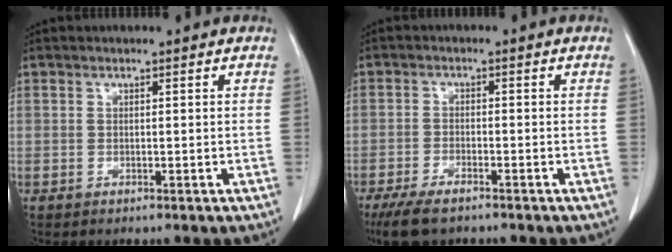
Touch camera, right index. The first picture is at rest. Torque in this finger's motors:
{"motor_torque": [0.35, -0.33, 0.07, 0.01]}